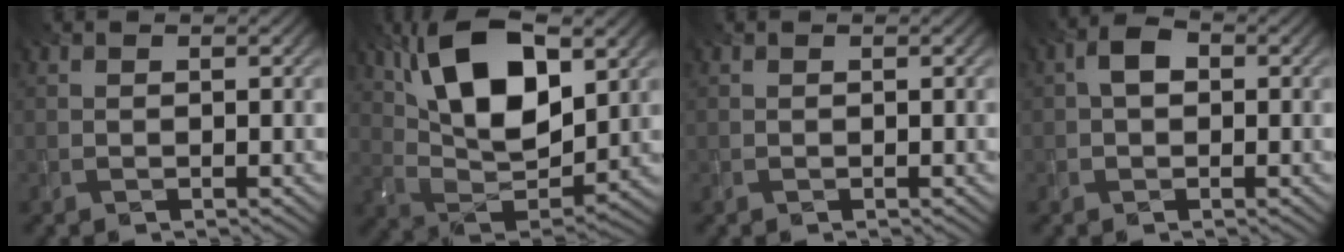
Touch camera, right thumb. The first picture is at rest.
{"total": 15.0, "force": [6.4, 7.1, 11.6], "torque": [-0.229, 0.003, 0.120]}
{"total": 0.0}
{"total": 2.9, "force": [0.2, 2.0, 2.1], "torque": [-0.043, 0.006, -0.003]}